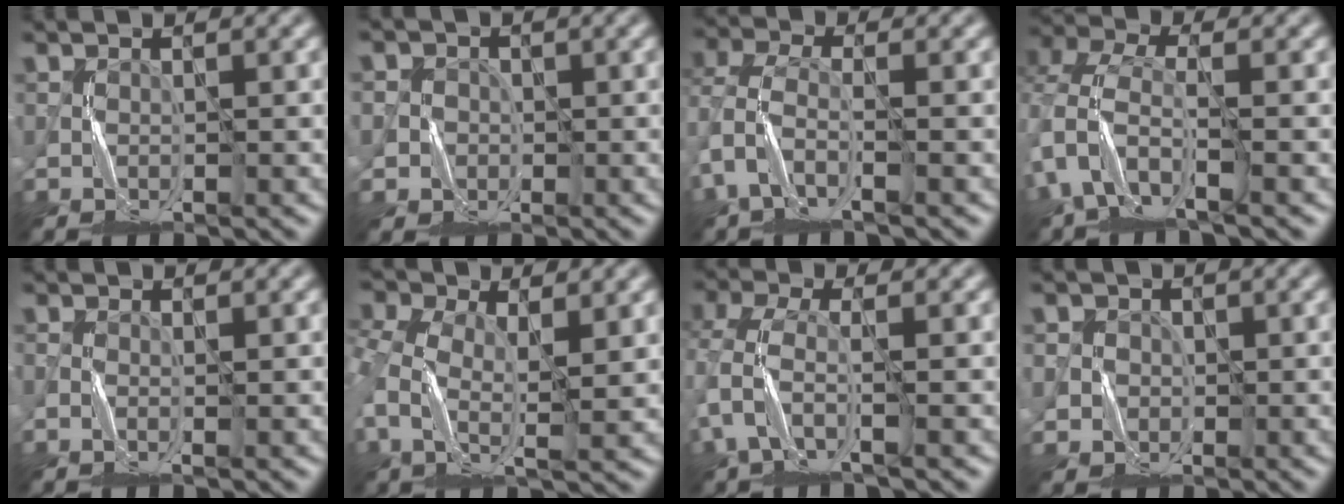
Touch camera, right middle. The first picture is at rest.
{"total": 3.2, "force": [0.0, 3.2, 0.1], "torque": [0.004, 0.009, -0.004]}
{"total": 3.5, "force": [-1.7, 1.8, 2.5], "torque": [-0.066, 0.005, -0.046]}
{"total": 5.5, "force": [-1.9, 3.2, 4.1], "torque": [-0.101, 0.001, -0.053]}
{"total": 0.7, "force": [-0.6, 0.2, 0.3], "torque": [-0.003, -0.001, -0.013]}
{"total": 7.6, "force": [0.2, 4.7, 6.0], "torque": [-0.169, -0.003, -0.003]}
{"total": 3.3, "force": [-1.1, 1.4, 2.8], "torque": [-0.074, 0.003, -0.031]}
{"total": 2.9, "force": [0.2, 2.9, 0.3], "torque": [-0.003, 0.001, 0.001]}